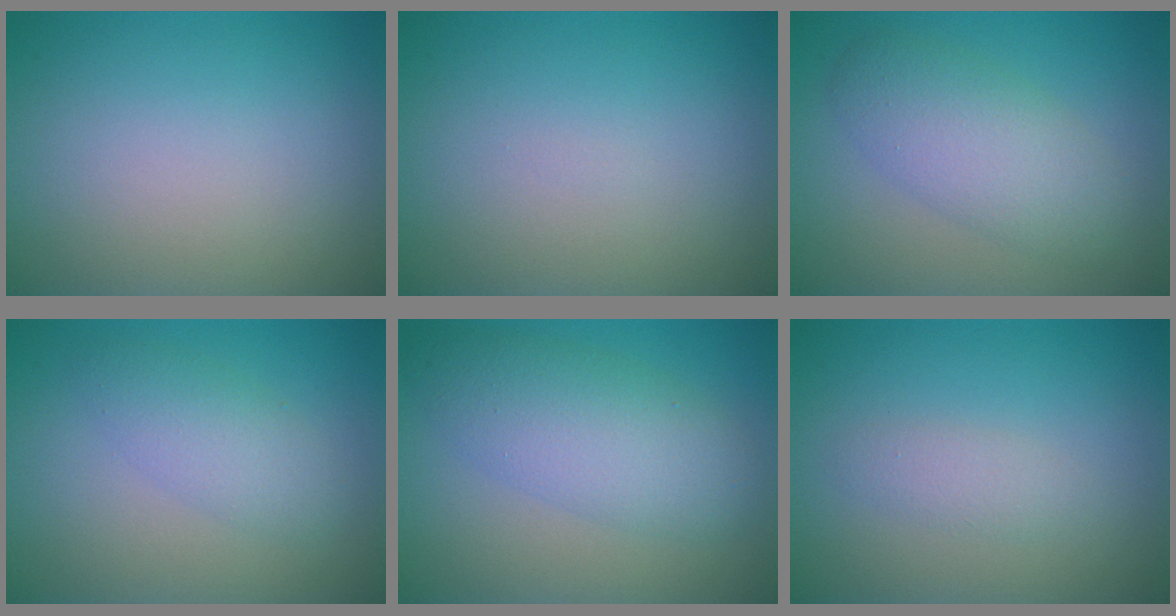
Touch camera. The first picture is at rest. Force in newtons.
{"total": 0.0}
{"total": 4.8, "press": 4.8, "slide": 0.3}
{"total": 2.8, "press": 2.8, "slide": 0.1}
{"total": 5.6, "press": 5.6, "slide": 0.2}
{"total": 1.4, "press": 1.4, "slide": 0.1}